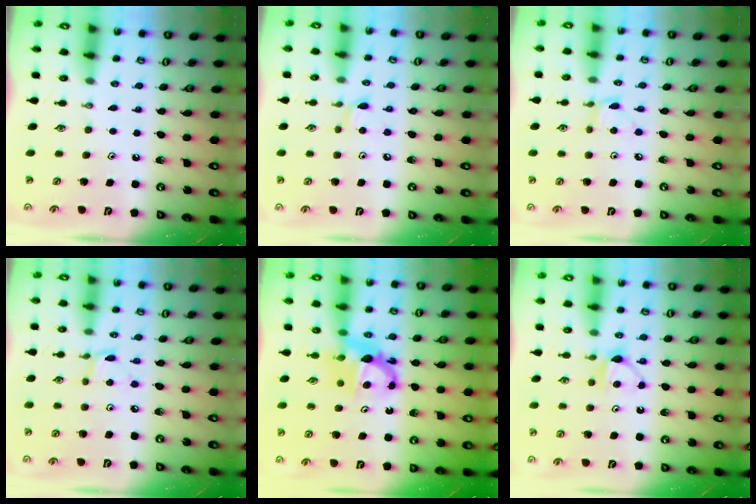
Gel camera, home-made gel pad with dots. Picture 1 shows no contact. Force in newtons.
{"total": 5.3, "press": 5.3, "slide": 0.5}
{"total": 2.9, "press": 2.9, "slide": 0.4}
{"total": 2.8, "press": 2.8, "slide": 0.3}
{"total": 7.2, "press": 7.2, "slide": 0.1}
{"total": 6.8, "press": 6.7, "slide": 0.8}